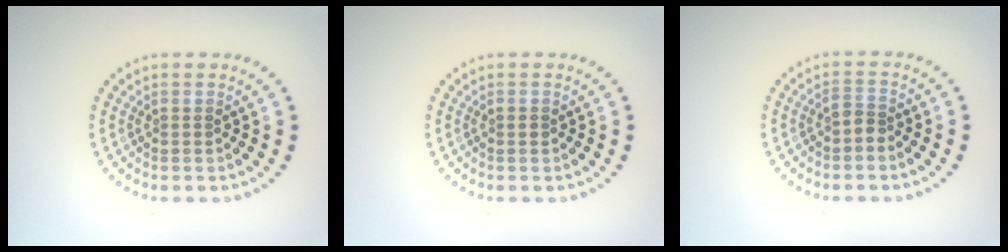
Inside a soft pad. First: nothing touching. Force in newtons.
{"total": 0.6, "press": 0.6, "slide": 0.1}
{"total": 1.5, "press": 1.2, "slide": 0.9}